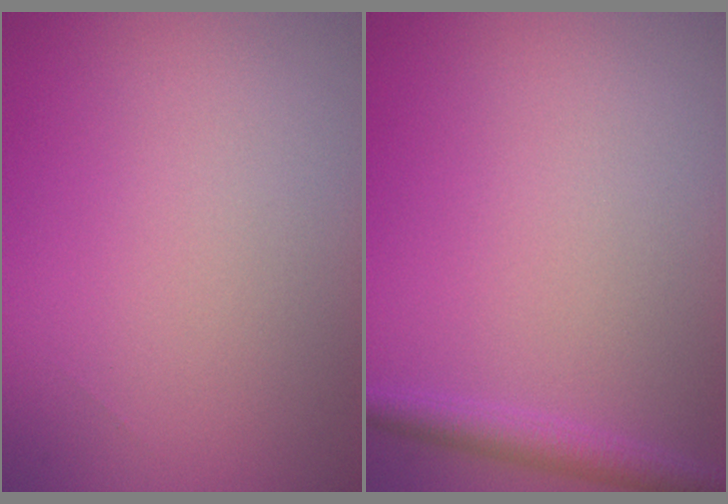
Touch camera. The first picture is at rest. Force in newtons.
{"total": 1.9, "press": 1.9, "slide": 0.1}